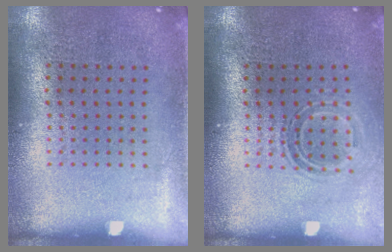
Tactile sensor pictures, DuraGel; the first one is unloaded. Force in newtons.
{"total": 1.5, "press": 1.1, "slide": 1.0}